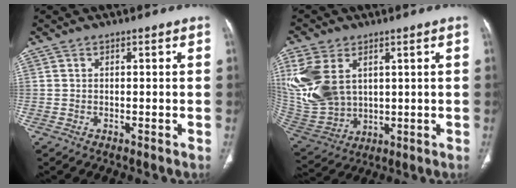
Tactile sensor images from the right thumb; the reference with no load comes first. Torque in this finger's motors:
{"motor_torque": [0.22, 0.99, 1.03, 0.96, 0.45]}